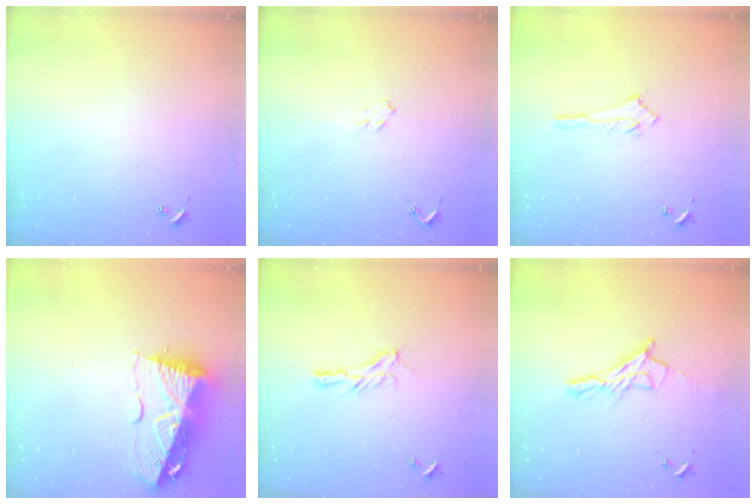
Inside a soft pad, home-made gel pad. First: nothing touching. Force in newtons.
{"total": 4.2, "press": 4.1, "slide": 0.6}
{"total": 2.7, "press": 2.7, "slide": 0.1}
{"total": 14.1, "press": 14.0, "slide": 1.6}
{"total": 7.7, "press": 7.7, "slide": 0.2}
{"total": 11.7, "press": 11.7, "slide": 1.0}